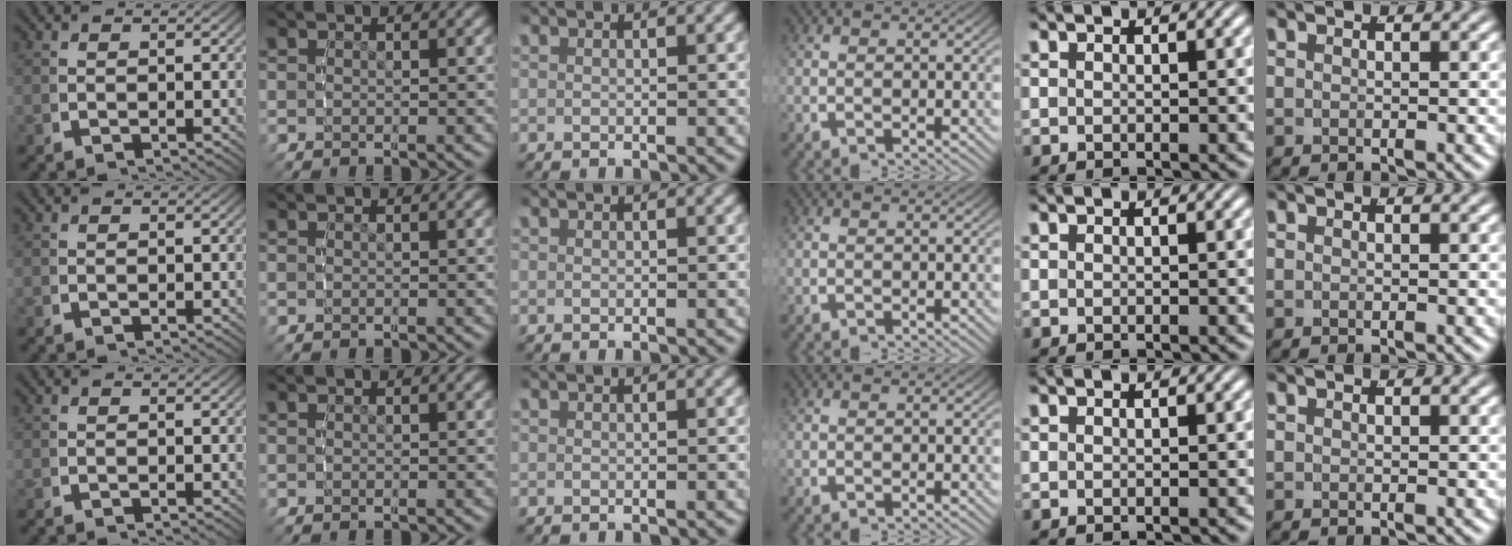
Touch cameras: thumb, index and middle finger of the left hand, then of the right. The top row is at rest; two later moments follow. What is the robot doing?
{"motion": "reach", "object": "paper"}